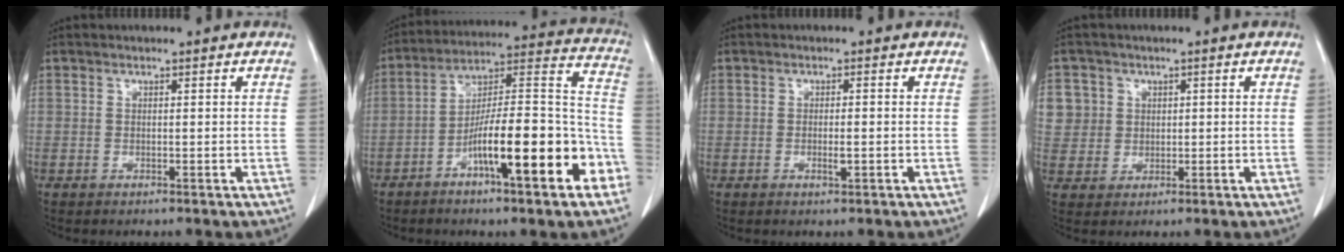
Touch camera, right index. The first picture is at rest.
{"total": 19.2, "force": [-8.5, 3.0, 17.0], "torque": [-0.246, 0.018, -0.131]}
{"total": 1.8, "force": [-0.5, 0.3, 1.7], "torque": [-0.032, -0.002, -0.009]}
{"total": 5.6, "force": [1.5, 5.3, 0.5], "torque": [-0.002, 0.015, 0.032]}